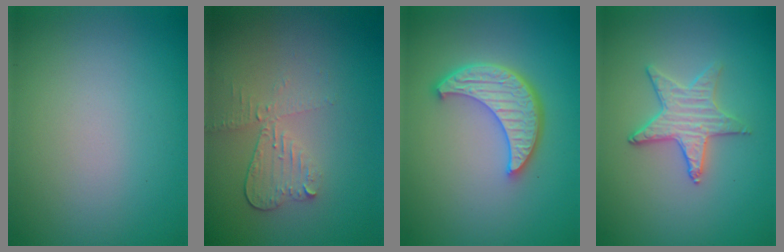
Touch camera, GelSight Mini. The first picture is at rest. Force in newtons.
{"total": 2.8, "press": 2.5, "slide": 1.3}
{"total": 5.7, "press": 4.3, "slide": 3.7}
{"total": 2.8, "press": 2.7, "slide": 0.7}